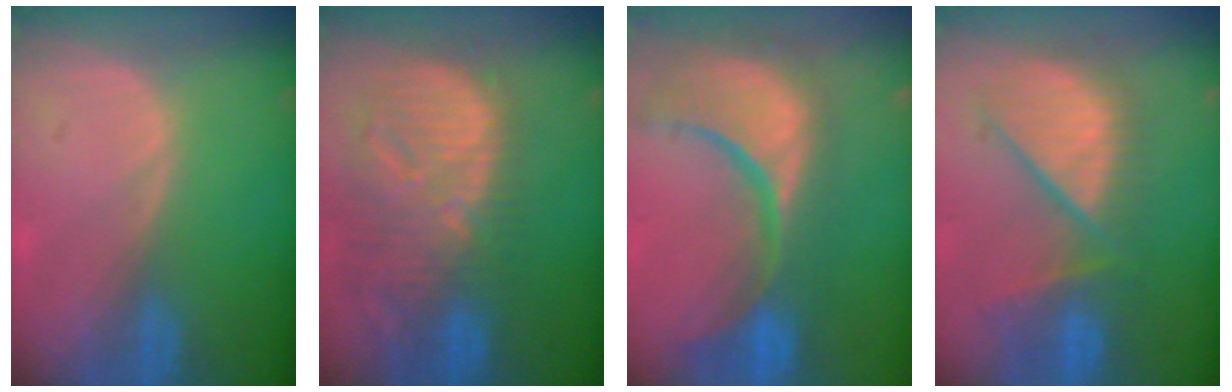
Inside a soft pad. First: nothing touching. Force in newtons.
{"total": 13.2, "press": 11.5, "slide": 6.6}
{"total": 15.3, "press": 12.1, "slide": 9.5}
{"total": 10.1, "press": 9.5, "slide": 3.5}